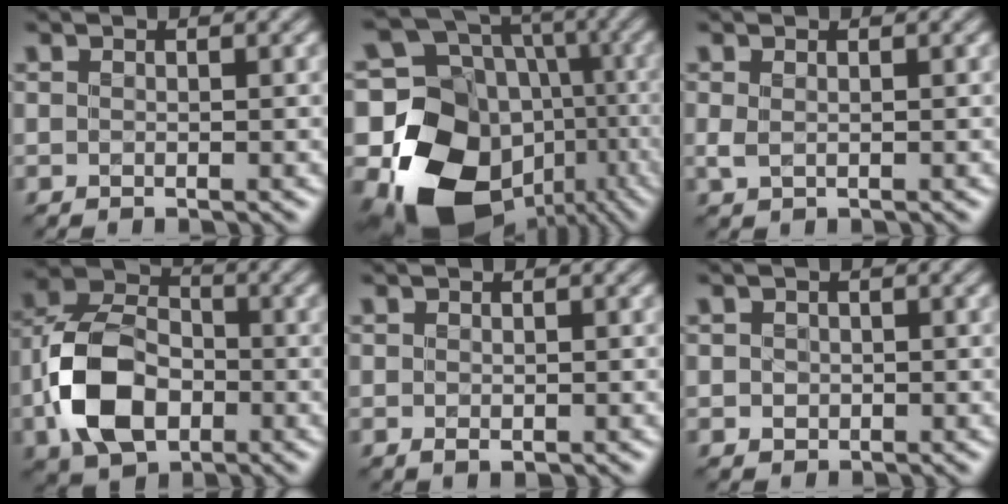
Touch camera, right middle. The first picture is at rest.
{"total": 19.4, "force": [-5.8, 16.3, 8.7], "torque": [-0.189, -0.032, -0.081]}
{"total": 0.9, "force": [0.3, 0.6, 0.6], "torque": [-0.017, 0.000, 0.005]}
{"total": 8.7, "force": [-2.4, 6.1, 5.8], "torque": [-0.124, 0.007, -0.059]}
{"total": 0.7, "force": [0.0, 0.5, 0.5], "torque": [-0.010, -0.002, 0.000]}
{"total": 0.9, "force": [0.1, 0.9, 0.0], "torque": [0.007, -0.002, 0.000]}